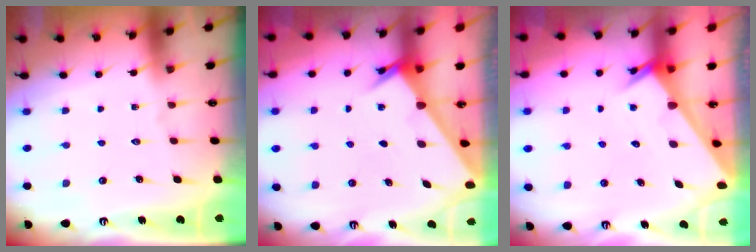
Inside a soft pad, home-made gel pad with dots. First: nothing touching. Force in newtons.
{"total": 2.8, "press": 2.8, "slide": 0.2}
{"total": 2.1, "press": 2.1, "slide": 0.1}